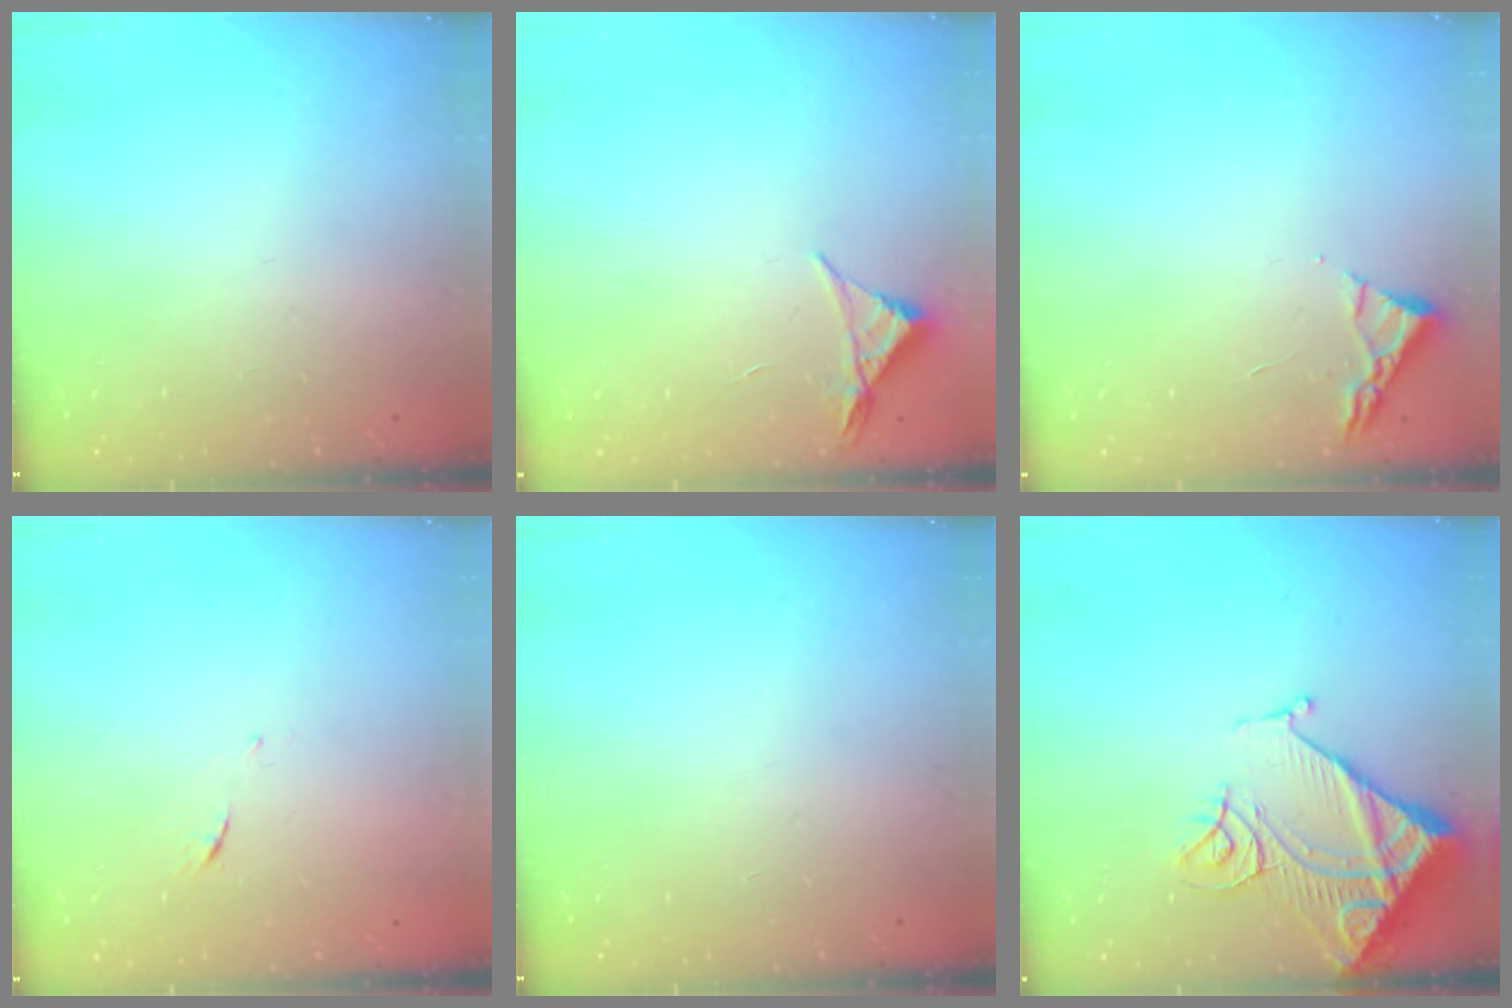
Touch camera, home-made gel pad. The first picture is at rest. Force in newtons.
{"total": 3.5, "press": 3.5, "slide": 0.6}
{"total": 3.0, "press": 2.9, "slide": 0.4}
{"total": 5.1, "press": 5.1, "slide": 0.4}
{"total": 0.0}
{"total": 17.1, "press": 17.0, "slide": 1.8}